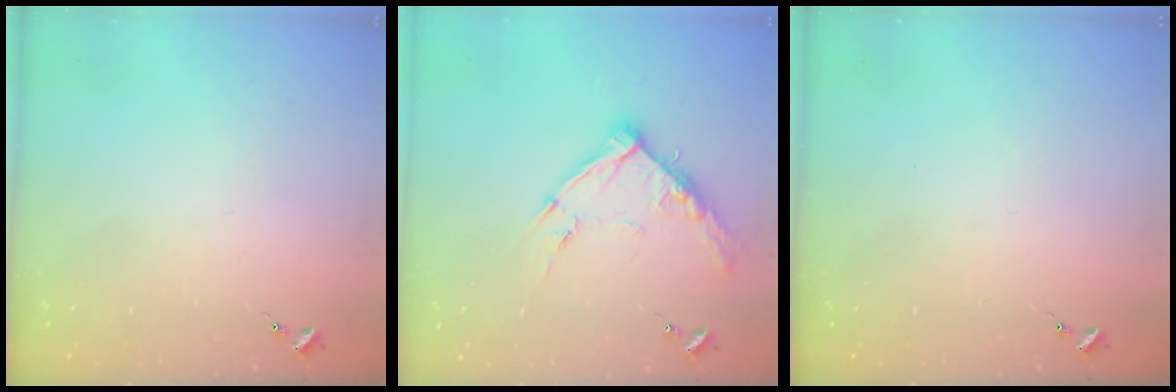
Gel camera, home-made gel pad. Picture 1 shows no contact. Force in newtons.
{"total": 12.4, "press": 12.3, "slide": 1.0}
{"total": 0.0}